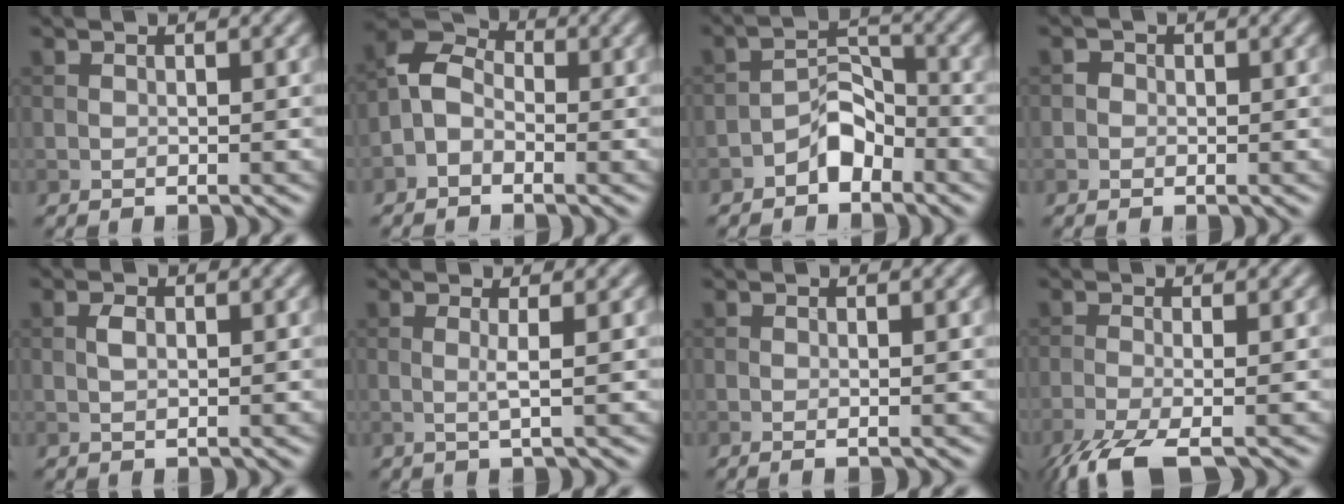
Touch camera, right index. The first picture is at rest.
{"total": 3.6, "force": [-1.5, 2.5, 2.1], "torque": [-0.041, 0.015, -0.042]}
{"total": 3.2, "force": [-2.2, 1.7, 1.6], "torque": [-0.021, 0.017, -0.041]}
{"total": 0.8, "force": [-0.1, 0.8, 0.2], "torque": [0.002, -0.002, -0.007]}
{"total": 1.1, "force": [0.2, 0.6, 0.9], "torque": [-0.020, 0.001, 0.002]}
{"total": 1.4, "force": [0.2, 0.2, 1.4], "torque": [-0.030, 0.000, -0.002]}
{"total": 1.0, "force": [-0.1, 0.3, 0.9], "torque": [-0.013, -0.004, -0.005]}
{"total": 6.1, "force": [-4.0, 1.6, 4.4], "torque": [-0.079, -0.017, -0.084]}